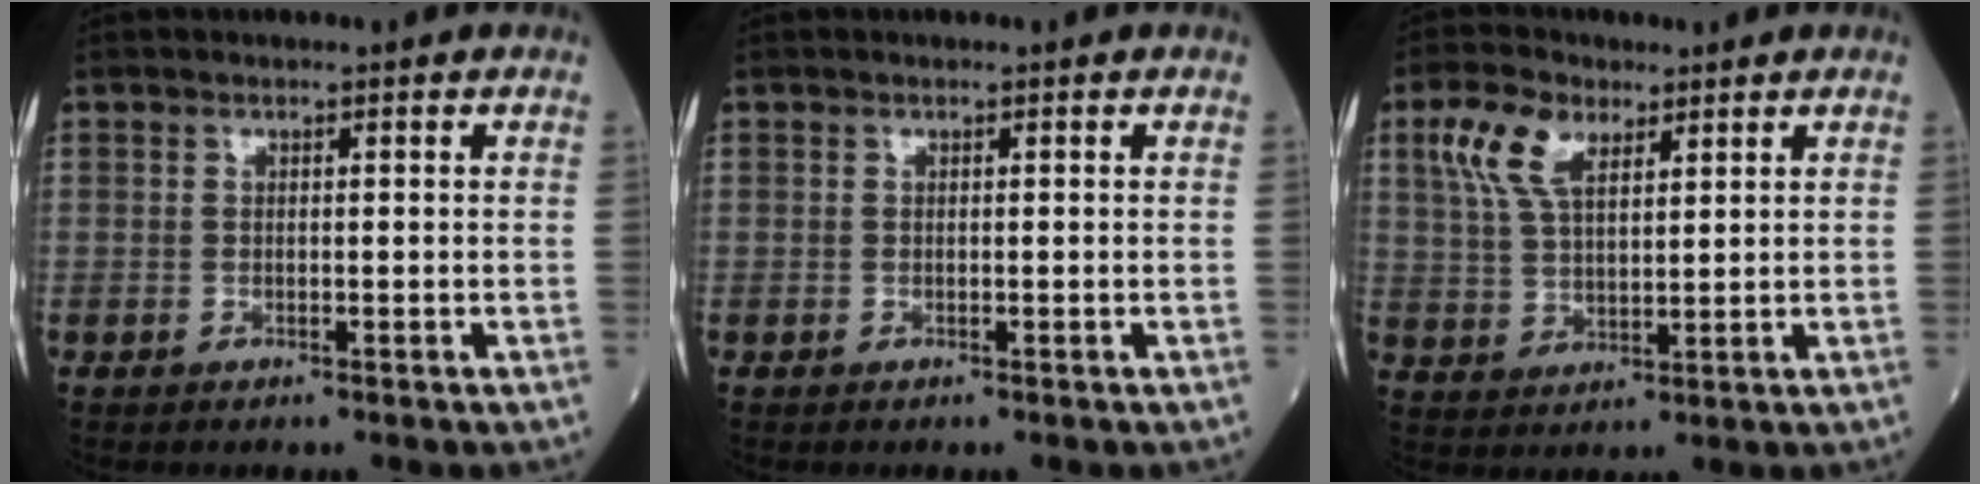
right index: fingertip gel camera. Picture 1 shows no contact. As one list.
[{"total": 0.0}, {"total": 7.5, "force": [3.8, 3.5, 5.4], "torque": [-0.123, 0.018, 0.076]}]